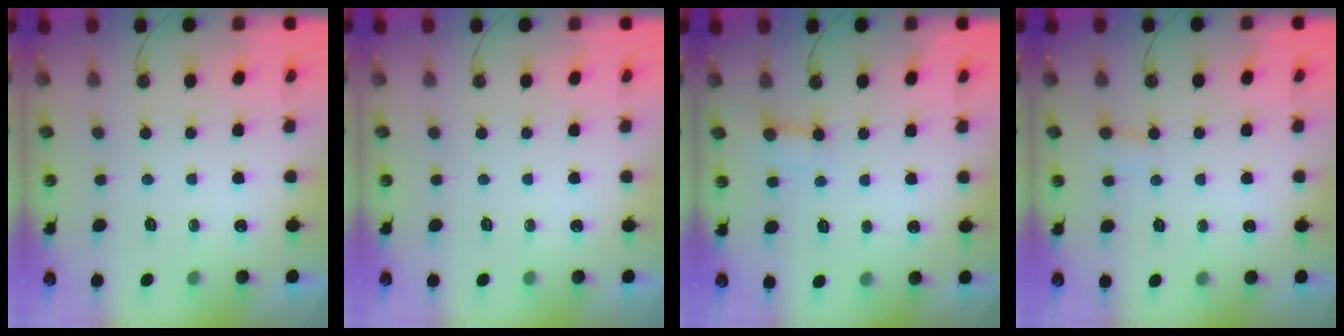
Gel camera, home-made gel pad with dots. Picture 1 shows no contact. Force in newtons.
{"total": 0.0}
{"total": 2.6, "press": 2.6, "slide": 0.4}
{"total": 3.9, "press": 3.9, "slide": 0.4}